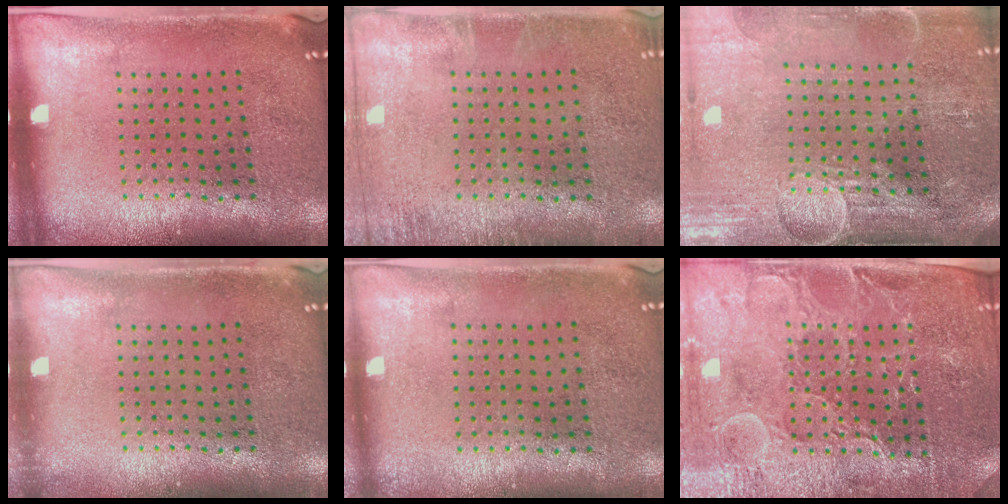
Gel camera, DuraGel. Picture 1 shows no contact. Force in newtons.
{"total": 1.4, "press": 1.4, "slide": 0.2}
{"total": 4.1, "press": 3.7, "slide": 1.9}
{"total": 0.5, "press": 0.5, "slide": 0.2}
{"total": 0.0}
{"total": 3.9, "press": 3.8, "slide": 1.0}